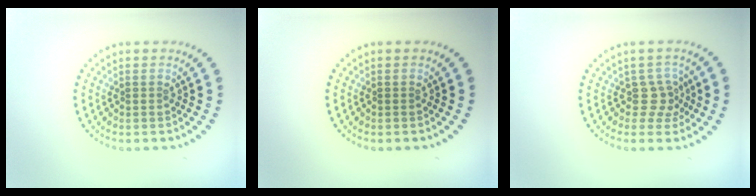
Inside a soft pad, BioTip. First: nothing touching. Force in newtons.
{"total": 0.0}
{"total": 2.2, "press": 1.6, "slide": 1.5}